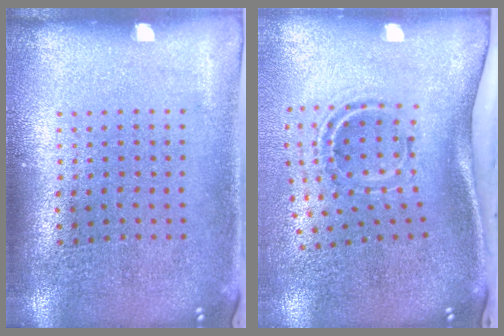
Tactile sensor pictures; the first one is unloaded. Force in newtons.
{"total": 2.2, "press": 1.2, "slide": 1.8}